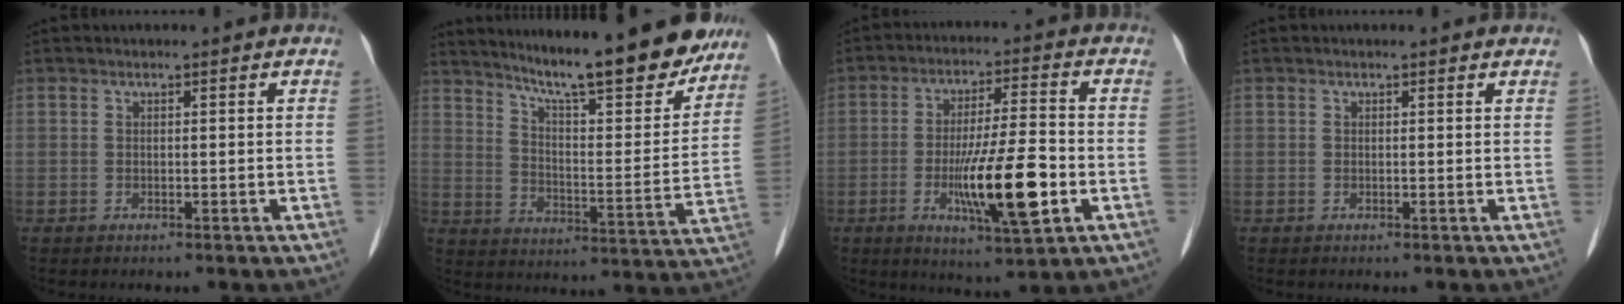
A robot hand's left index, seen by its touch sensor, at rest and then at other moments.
{"total": 21.0, "force": [18.2, 2.4, 10.1], "torque": [-0.153, -0.032, 0.255]}
{"total": 12.6, "force": [-3.6, 1.6, 11.9], "torque": [-0.213, -0.014, -0.058]}
{"total": 1.2, "force": [1.1, 0.4, 0.2], "torque": [-0.012, -0.001, 0.000]}